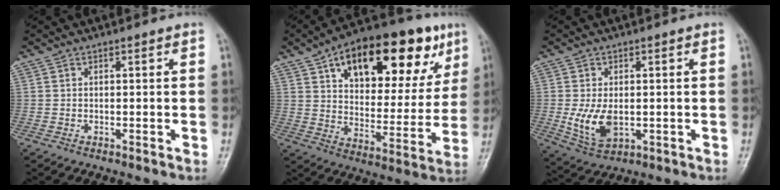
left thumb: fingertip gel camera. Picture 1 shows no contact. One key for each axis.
{"total": 26.3, "fx": 12.9, "fy": 12.8, "fz": 19.0, "tx": -0.237, "ty": -0.003, "tz": 0.194}
{"total": 7.5, "fx": -1.0, "fy": 4.6, "fz": 5.9, "tx": -0.108, "ty": -0.009, "tz": -0.006}